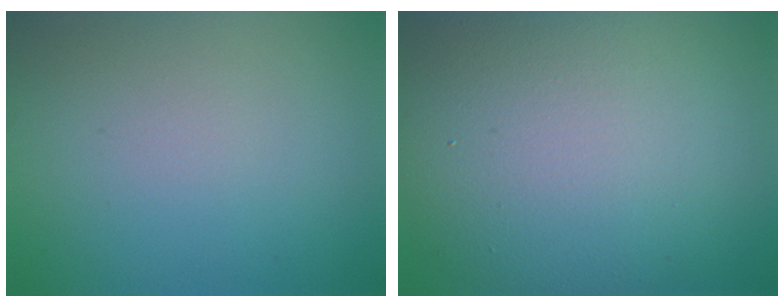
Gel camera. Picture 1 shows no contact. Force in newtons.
{"total": 13.9, "press": 13.9, "slide": 1.0}